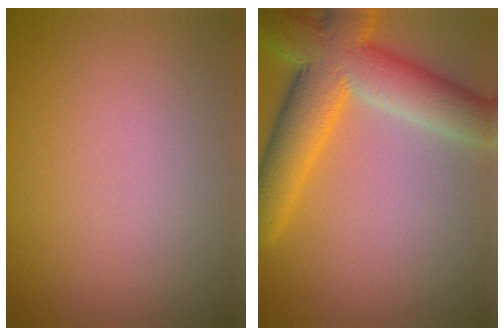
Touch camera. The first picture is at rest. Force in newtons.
{"total": 9.2, "press": 9.2, "slide": 0.4}